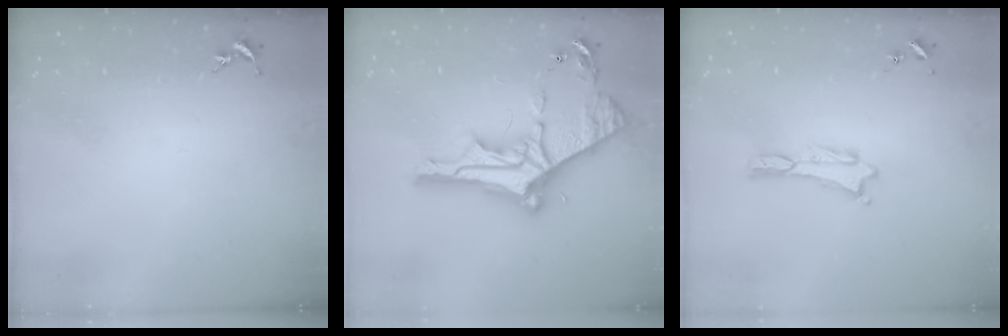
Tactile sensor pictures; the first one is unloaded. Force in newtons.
{"total": 11.8, "press": 11.7, "slide": 1.2}
{"total": 0.0}